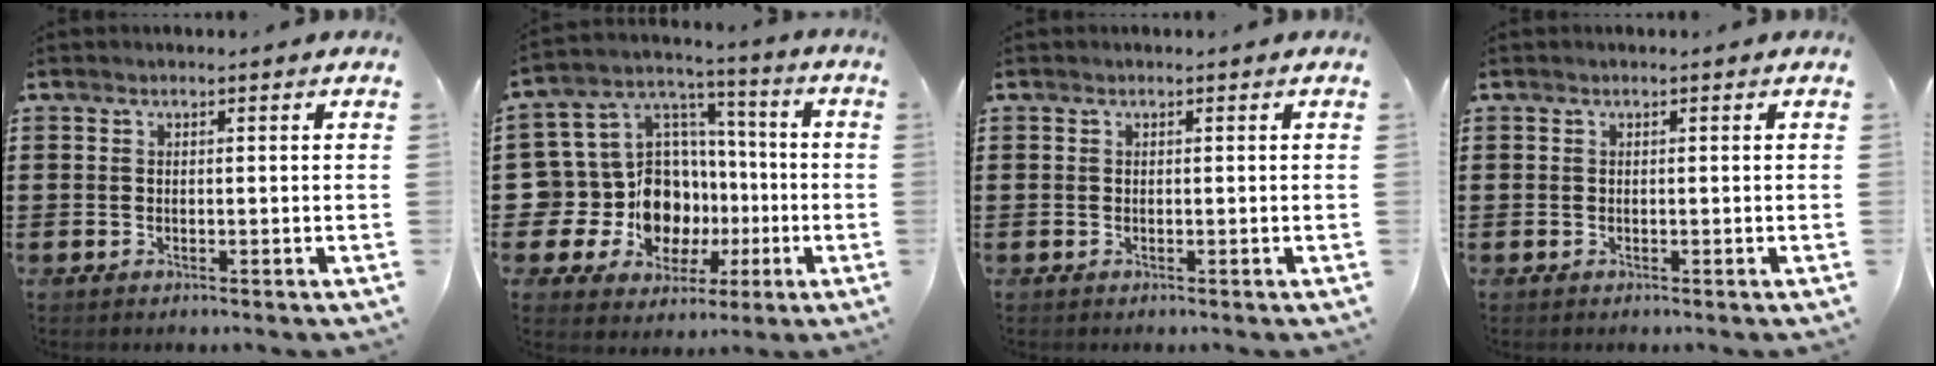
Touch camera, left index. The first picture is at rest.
{"total": 13.2, "force": [-2.7, 11.9, 4.9], "torque": [-0.130, -0.010, -0.029]}
{"total": 0.0}
{"total": 0.0}